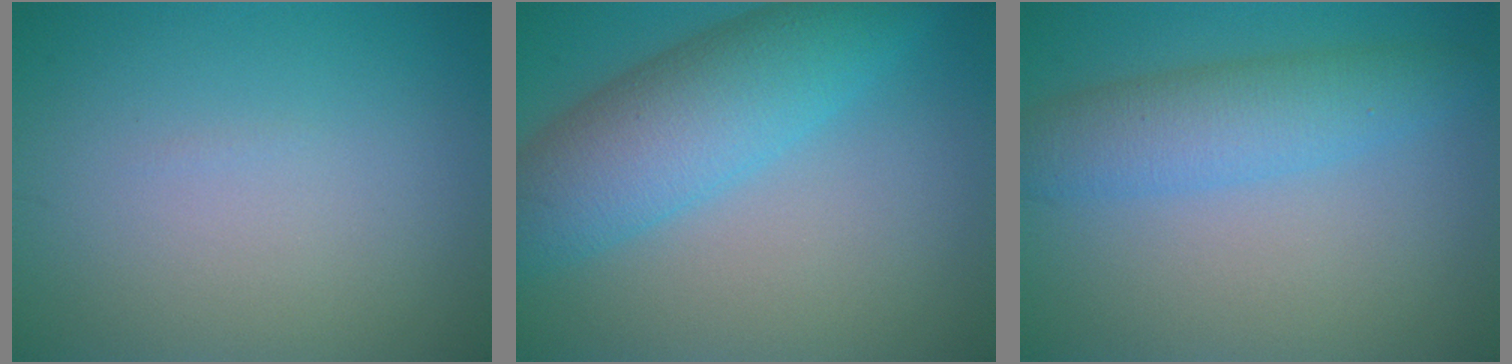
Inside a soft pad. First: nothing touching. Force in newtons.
{"total": 7.6, "press": 7.6, "slide": 0.3}
{"total": 4.5, "press": 4.5, "slide": 0.1}